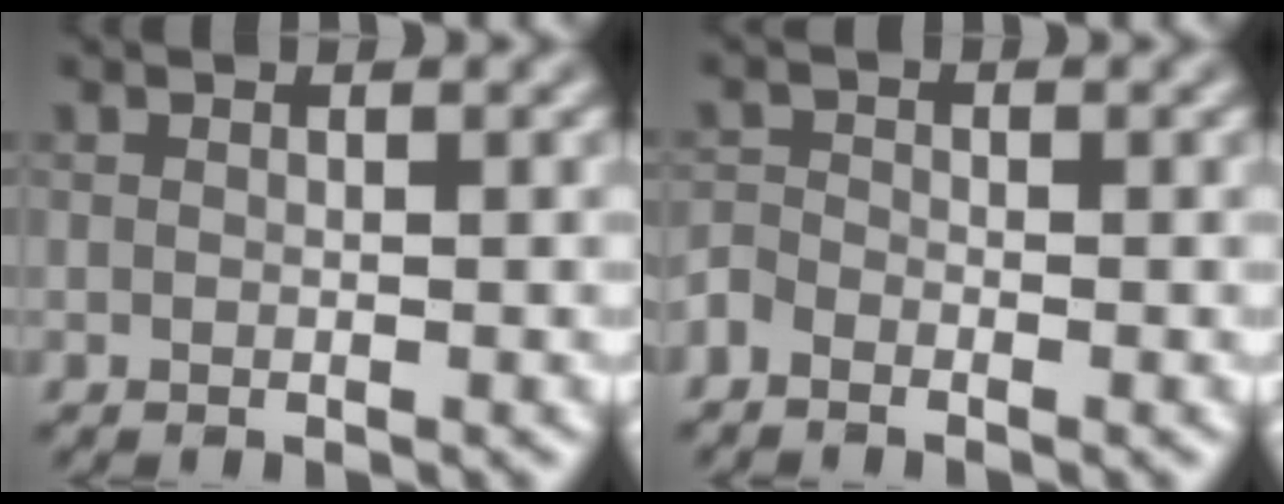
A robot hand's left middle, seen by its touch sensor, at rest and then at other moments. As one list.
[{"total": 1.4, "force": [-1.1, 0.6, 0.5], "torque": [-0.010, 0.002, -0.030]}]